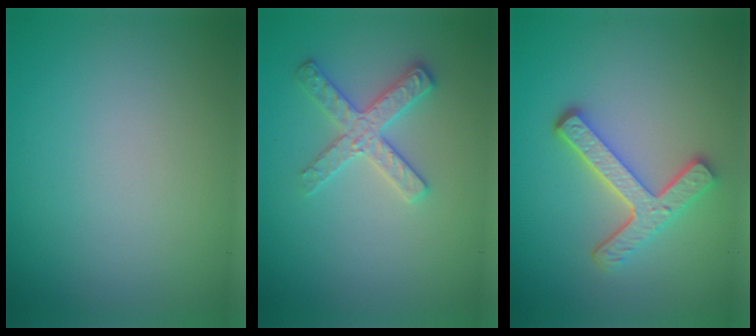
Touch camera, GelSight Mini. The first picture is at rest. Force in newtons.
{"total": 2.7, "press": 2.6, "slide": 0.5}
{"total": 4.5, "press": 3.4, "slide": 2.9}